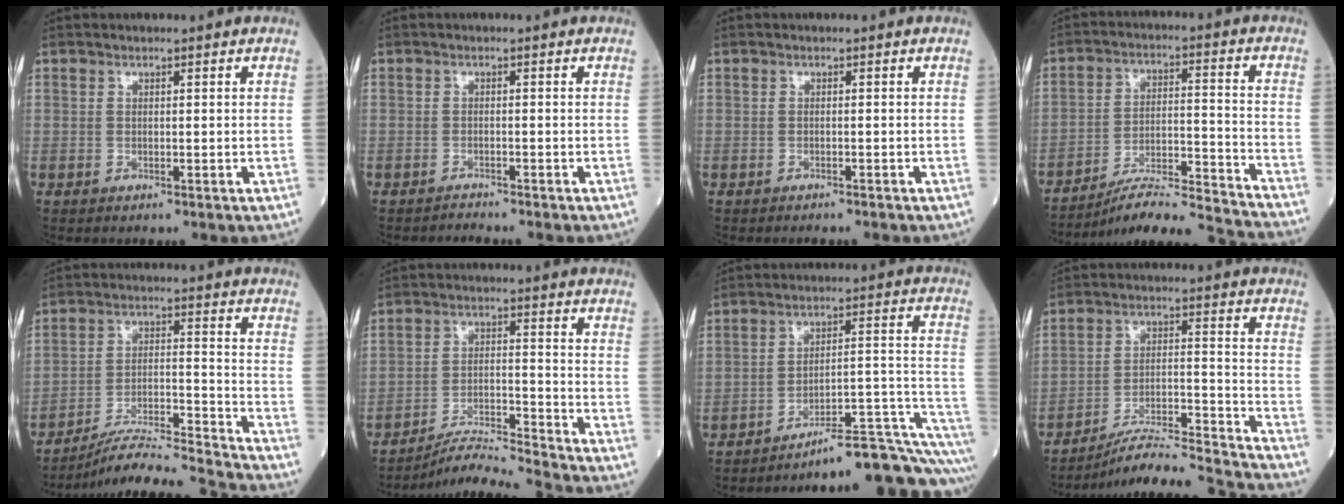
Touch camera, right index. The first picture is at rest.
{"total": 1.2, "force": [-1.1, -0.2, -0.3], "torque": [0.004, -0.005, -0.018]}
{"total": 2.0, "force": [-1.9, 0.2, 0.6], "torque": [-0.010, -0.002, -0.024]}
{"total": 15.9, "force": [-15.2, -1.5, 4.4], "torque": [-0.067, 0.008, -0.240]}
{"total": 14.1, "force": [-13.5, -1.8, 3.8], "torque": [-0.055, 0.014, -0.227]}
{"total": 8.0, "force": [-7.5, -2.5, 0.7], "torque": [-0.017, -0.001, -0.137]}
{"total": 17.6, "force": [-15.2, 1.1, 8.9], "torque": [-0.046, 0.053, -0.209]}
{"total": 17.4, "force": [-16.5, -1.3, 5.3], "torque": [-0.085, 0.007, -0.258]}